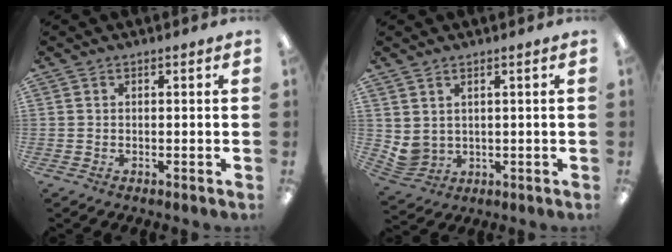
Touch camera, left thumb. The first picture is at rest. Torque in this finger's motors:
{"motor_torque": [0.49, 0.62, 0.44, -0.64, 0.00]}